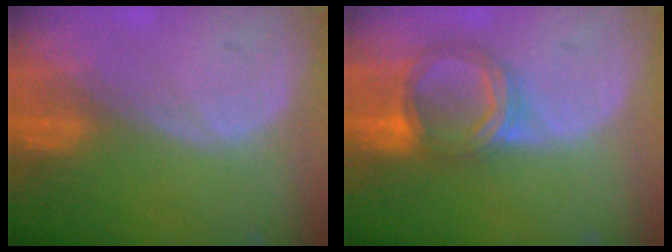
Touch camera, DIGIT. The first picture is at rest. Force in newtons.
{"total": 6.2, "press": 6.1, "slide": 1.2}